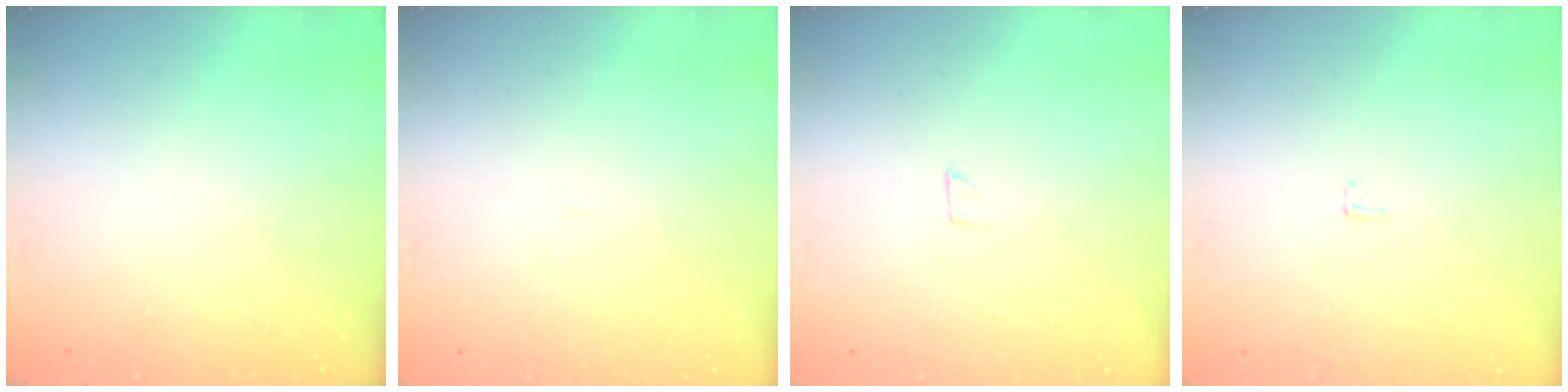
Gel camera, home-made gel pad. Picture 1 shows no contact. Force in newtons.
{"total": 1.6, "press": 1.6, "slide": 0.1}
{"total": 2.0, "press": 2.0, "slide": 0.0}
{"total": 2.0, "press": 2.0, "slide": 0.2}